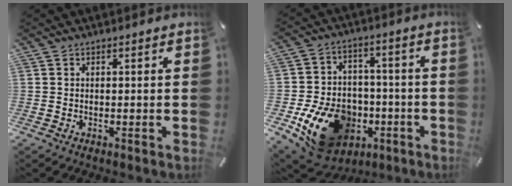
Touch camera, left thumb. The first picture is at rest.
{"total": 18.1, "force": [-6.4, 13.7, 10.0], "torque": [-0.167, 0.042, -0.090]}